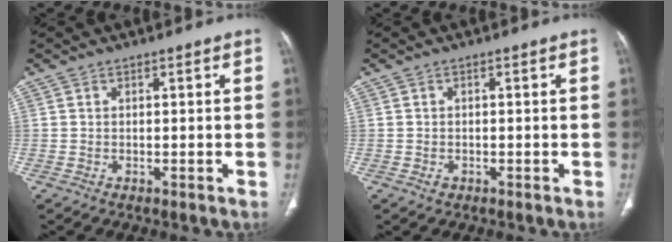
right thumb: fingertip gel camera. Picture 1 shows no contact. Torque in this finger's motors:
{"motor_torque": [0.04, 0.18, -0.23, 0.19, 0.05]}